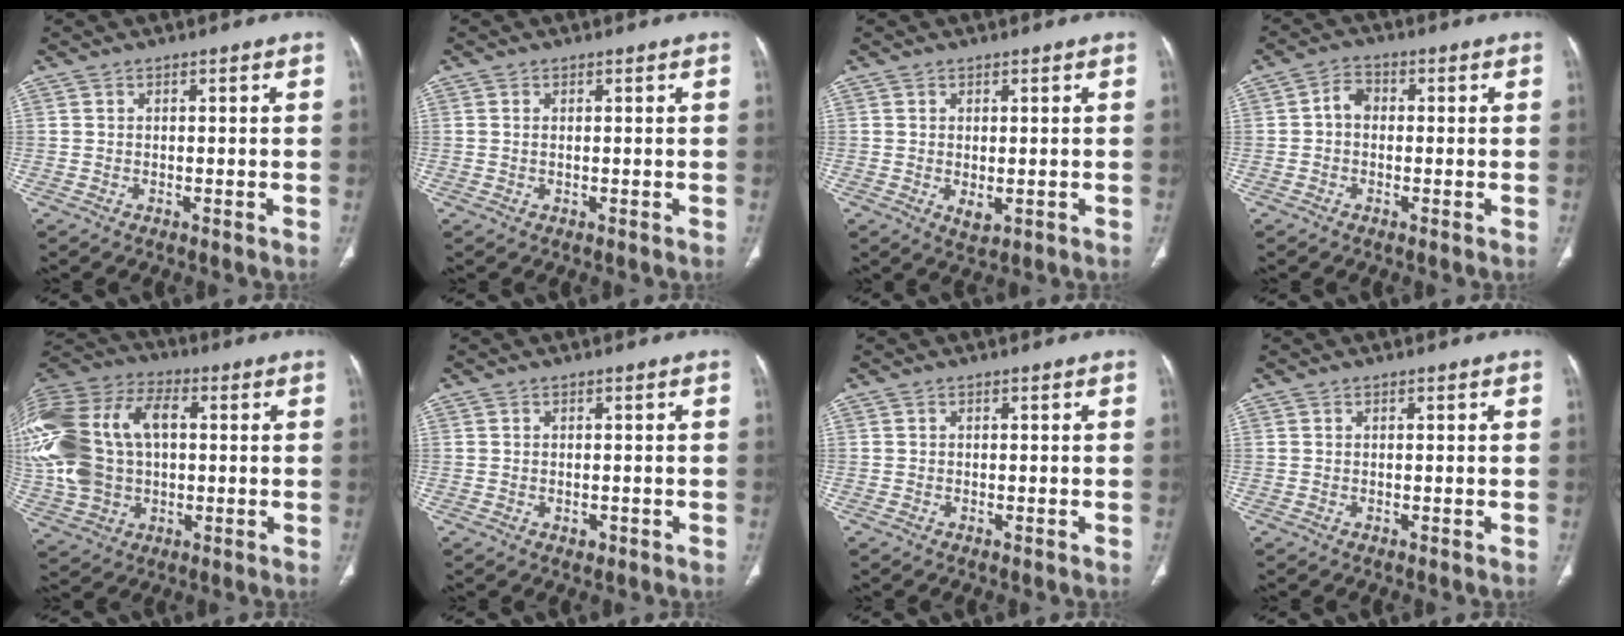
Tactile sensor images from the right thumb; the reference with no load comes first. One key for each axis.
{"total": 0.5, "fx": 0.1, "fy": 0.2, "fz": 0.5, "tx": -0.018, "ty": 0.002, "tz": 0.005}
{"total": 2.5, "fx": -0.4, "fy": 1.4, "fz": 2.1, "tx": -0.031, "ty": -0.007, "tz": 0.004}
{"total": 3.4, "fx": -0.2, "fy": 2.6, "fz": 2.2, "tx": -0.029, "ty": 0.013, "tz": -0.012}
{"total": 26.3, "fx": 3.0, "fy": 17.3, "fz": 19.5, "tx": -0.455, "ty": 0.034, "tz": 0.064}
{"total": 1.2, "fx": -0.4, "fy": 0.9, "fz": 0.7, "tx": -0.007, "ty": 0.000, "tz": -0.001}
{"total": 0.0}
{"total": 0.0}